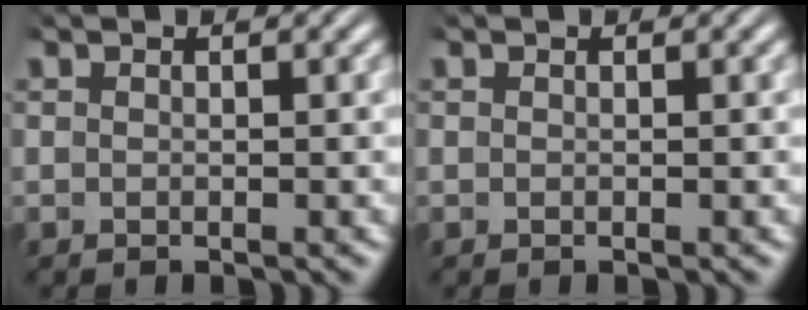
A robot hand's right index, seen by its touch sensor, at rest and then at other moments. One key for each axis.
{"total": 0.0}